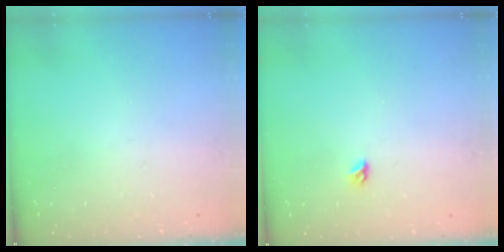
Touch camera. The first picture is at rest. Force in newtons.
{"total": 3.4, "press": 3.3, "slide": 0.8}